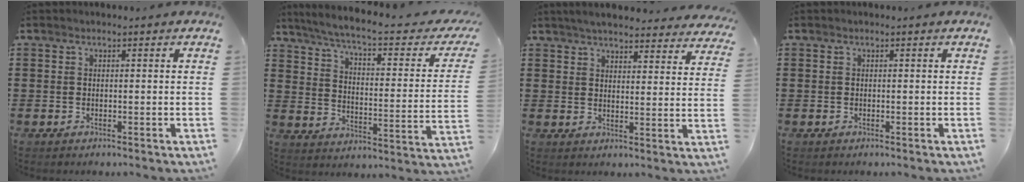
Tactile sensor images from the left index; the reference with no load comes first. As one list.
[{"total": 5.9, "force": [4.6, -0.3, 3.7], "torque": [-0.092, -0.036, 0.071]}, {"total": 4.6, "force": [4.5, 0.2, 1.3], "torque": [-0.042, -0.019, 0.079]}, {"total": 0.0}]